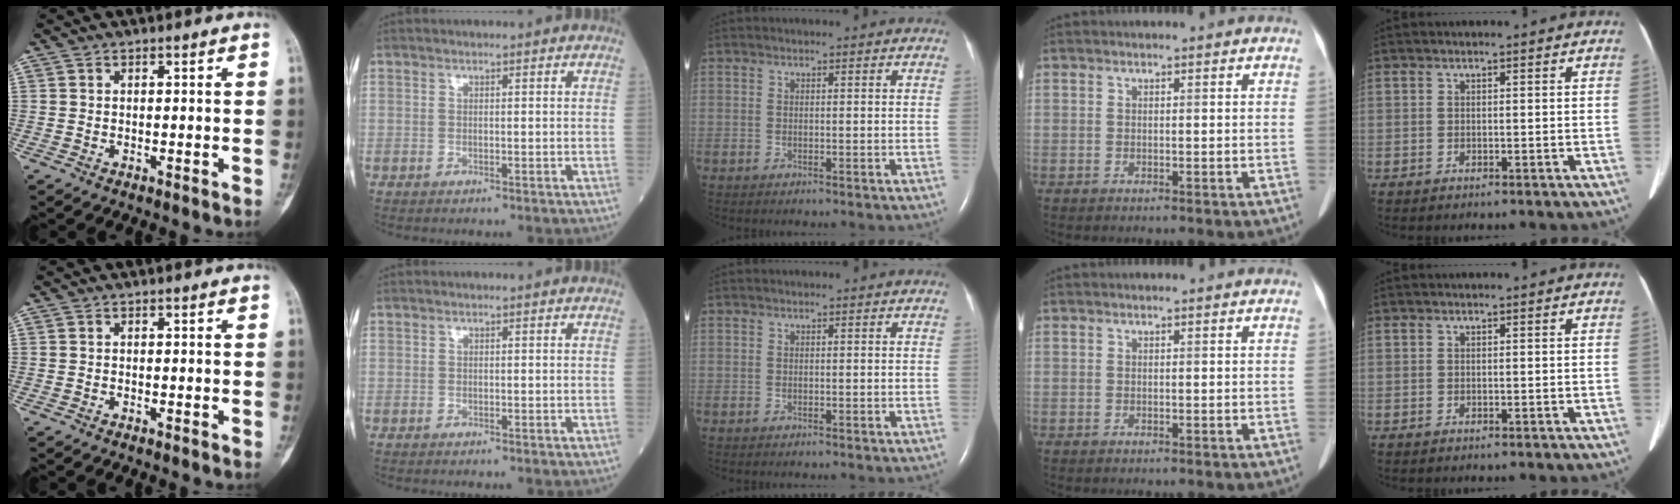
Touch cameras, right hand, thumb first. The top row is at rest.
{}